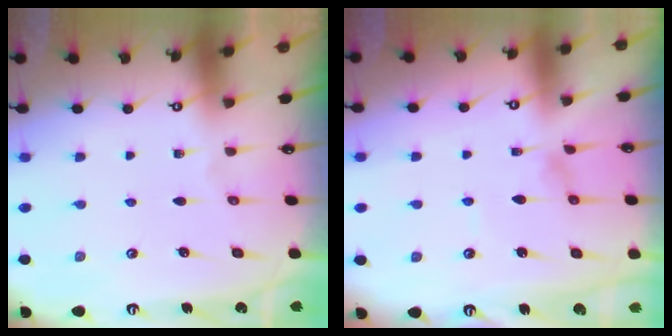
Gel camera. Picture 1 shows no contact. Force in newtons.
{"total": 1.4, "press": 1.4, "slide": 0.2}